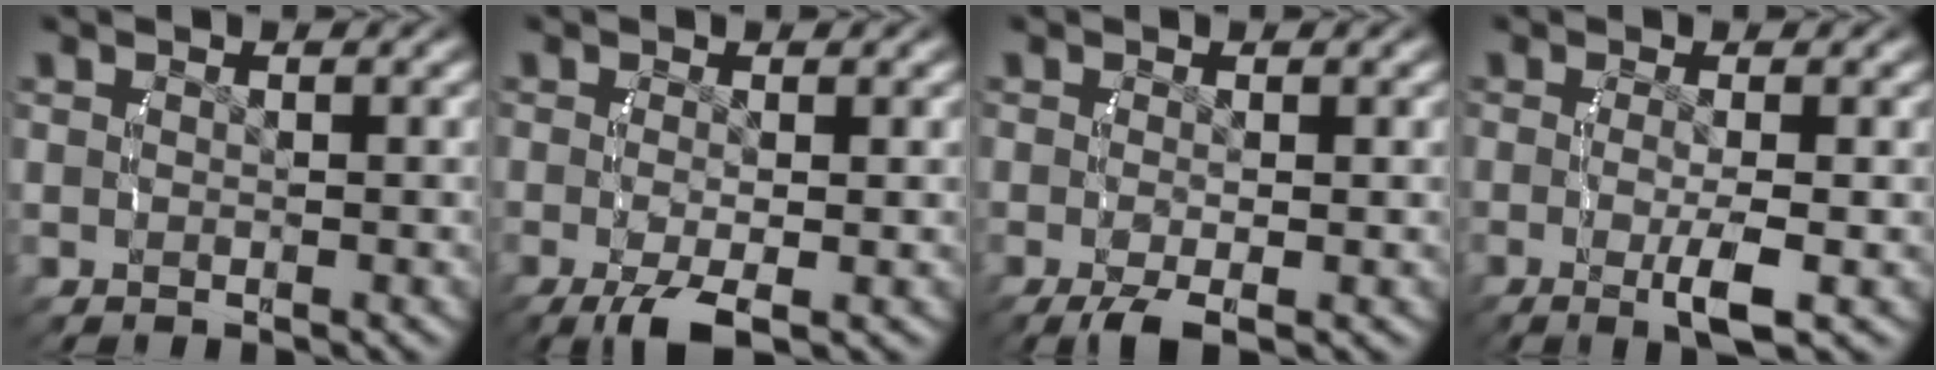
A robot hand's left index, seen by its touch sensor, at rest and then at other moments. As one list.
[{"total": 3.7, "force": [-2.1, 1.3, 2.7], "torque": [-0.066, -0.030, -0.020]}, {"total": 2.3, "force": [-1.4, 0.6, 1.7], "torque": [-0.039, -0.018, -0.015]}, {"total": 3.6, "force": [-1.2, 0.4, 3.4], "torque": [-0.066, -0.017, -0.015]}]